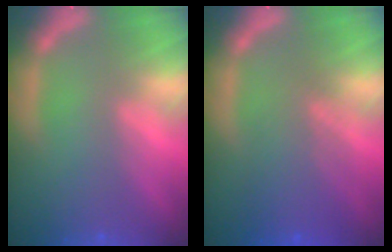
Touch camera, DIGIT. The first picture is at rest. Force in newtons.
{"total": 5.5}